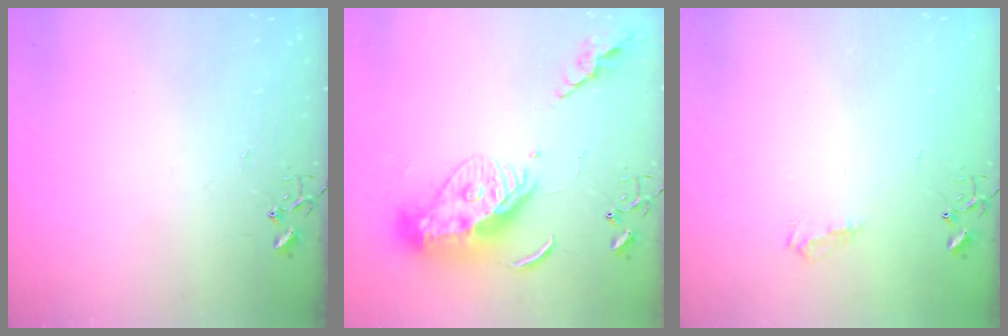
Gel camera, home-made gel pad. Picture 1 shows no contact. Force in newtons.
{"total": 14.7, "press": 14.6, "slide": 1.6}
{"total": 7.3, "press": 7.2, "slide": 0.8}